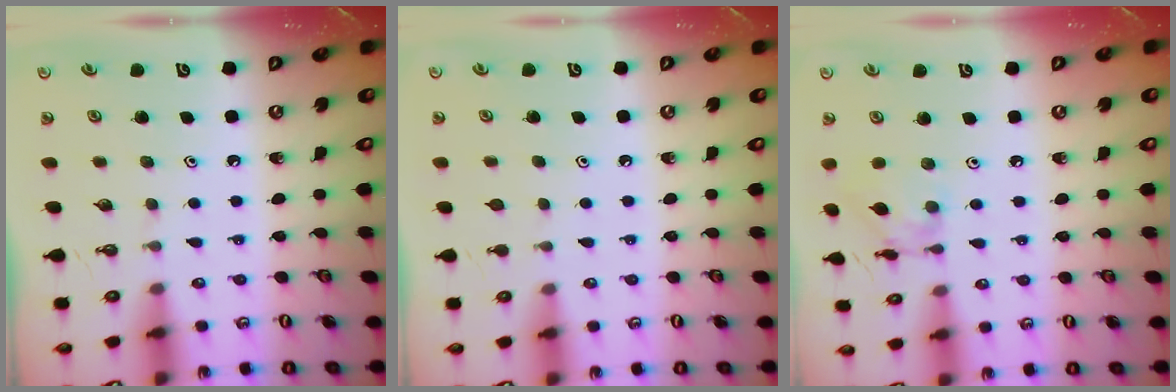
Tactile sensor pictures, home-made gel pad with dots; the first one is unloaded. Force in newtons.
{"total": 0.6, "press": 0.6, "slide": 0.2}
{"total": 8.0, "press": 8.0, "slide": 0.5}